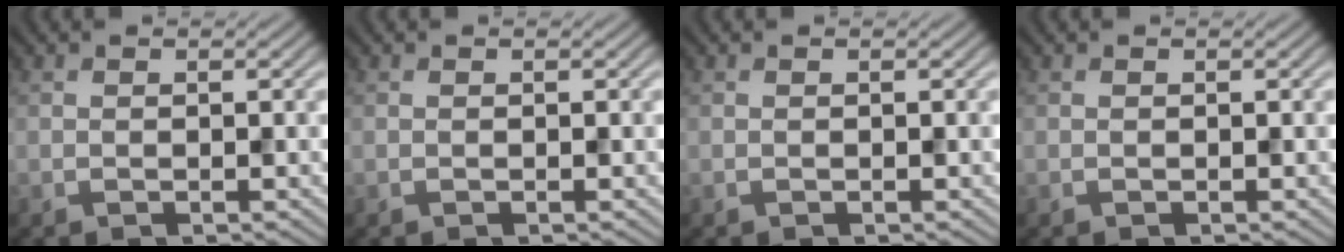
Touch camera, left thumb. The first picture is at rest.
{"total": 0.0}
{"total": 0.0}
{"total": 0.0}